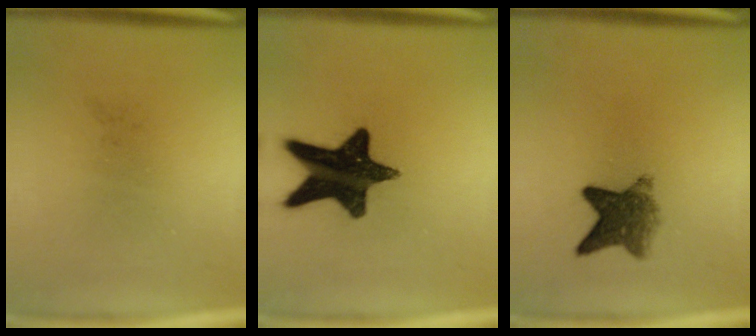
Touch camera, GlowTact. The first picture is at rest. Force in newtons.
{"total": 16.2}
{"total": 6.1}